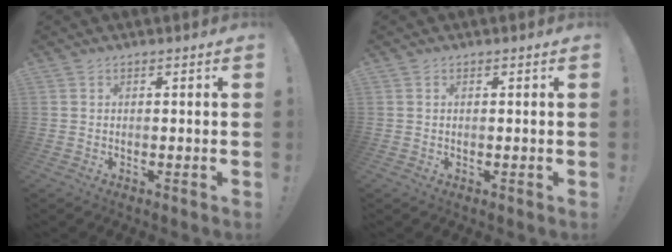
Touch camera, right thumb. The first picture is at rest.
{"total": 0.5, "force": [0.2, 0.3, 0.4], "torque": [-0.003, -0.001, 0.001]}